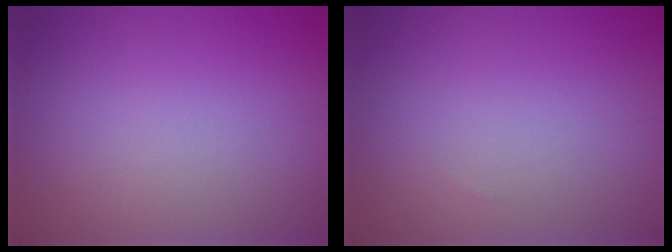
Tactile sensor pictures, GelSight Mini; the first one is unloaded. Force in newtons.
{"total": 0.0}